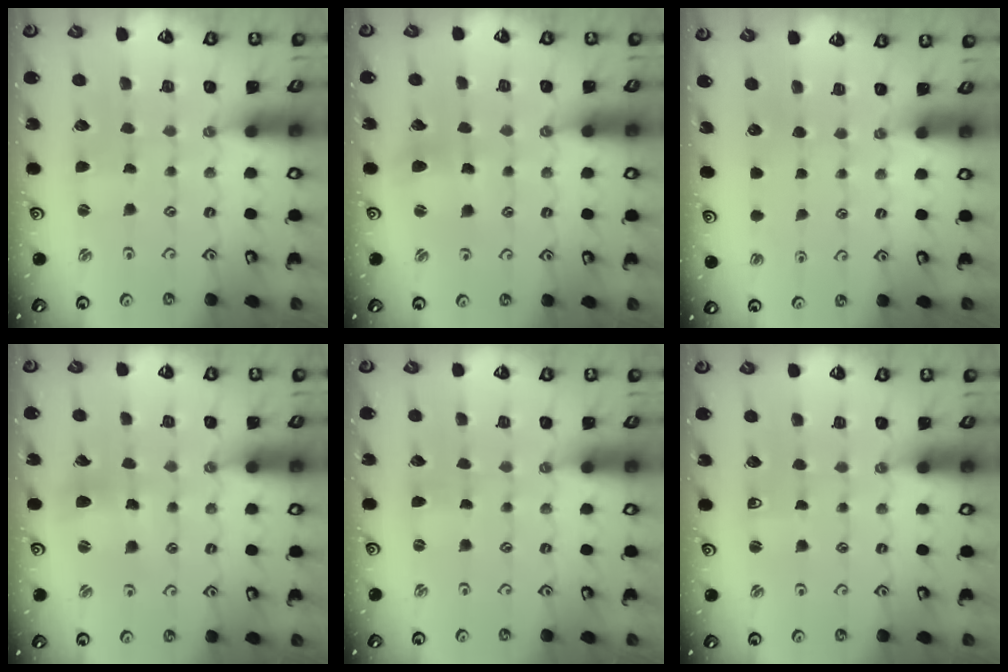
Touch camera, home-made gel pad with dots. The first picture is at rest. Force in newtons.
{"total": 5.9, "press": 5.8, "slide": 1.0}
{"total": 0.0}
{"total": 7.6, "press": 7.6, "slide": 1.1}
{"total": 0.0}
{"total": 2.1, "press": 2.0, "slide": 0.4}